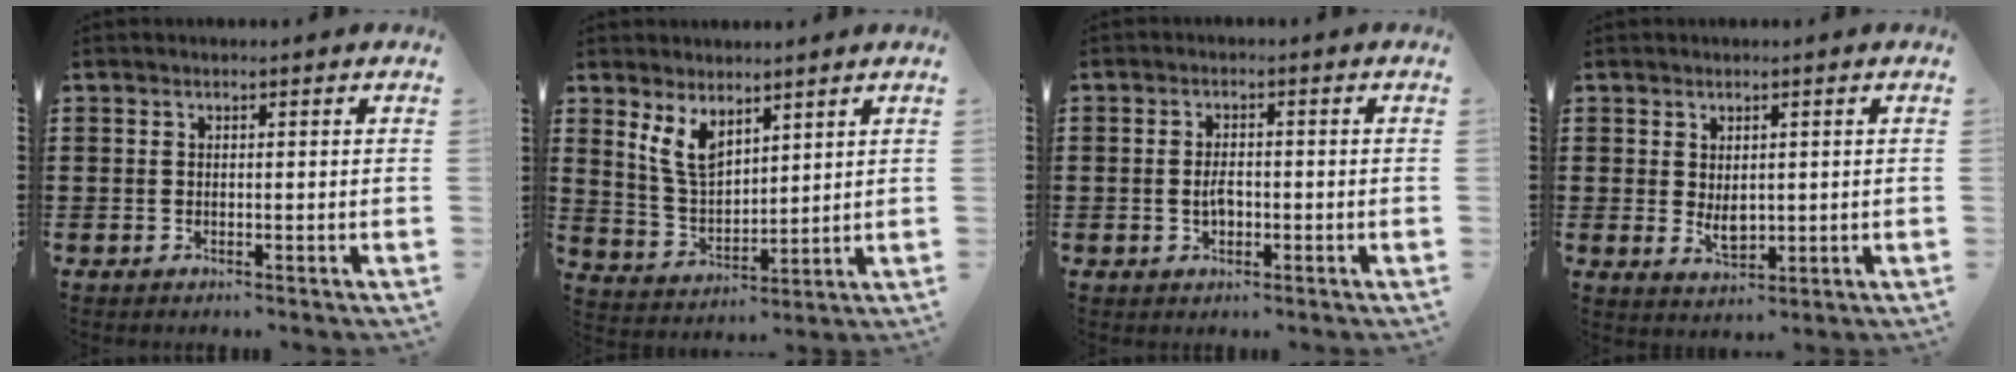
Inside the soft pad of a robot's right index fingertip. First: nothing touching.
{"total": 6.7, "force": [4.2, 3.2, 4.2], "torque": [-0.103, -0.007, 0.076]}
{"total": 2.5, "force": [-0.4, 1.1, 2.2], "torque": [-0.043, 0.000, -0.006]}
{"total": 2.7, "force": [0.5, 1.5, 2.2], "torque": [-0.037, -0.005, 0.010]}